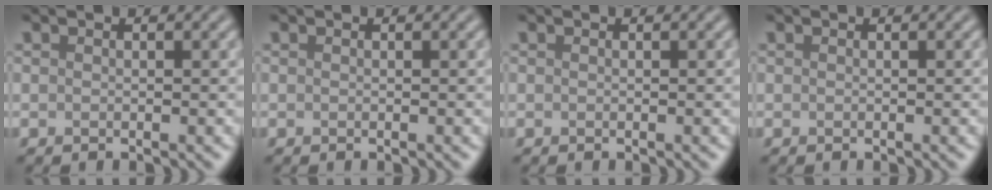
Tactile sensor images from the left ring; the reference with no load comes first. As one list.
[{"total": 0.0}, {"total": 0.0}, {"total": 0.0}]